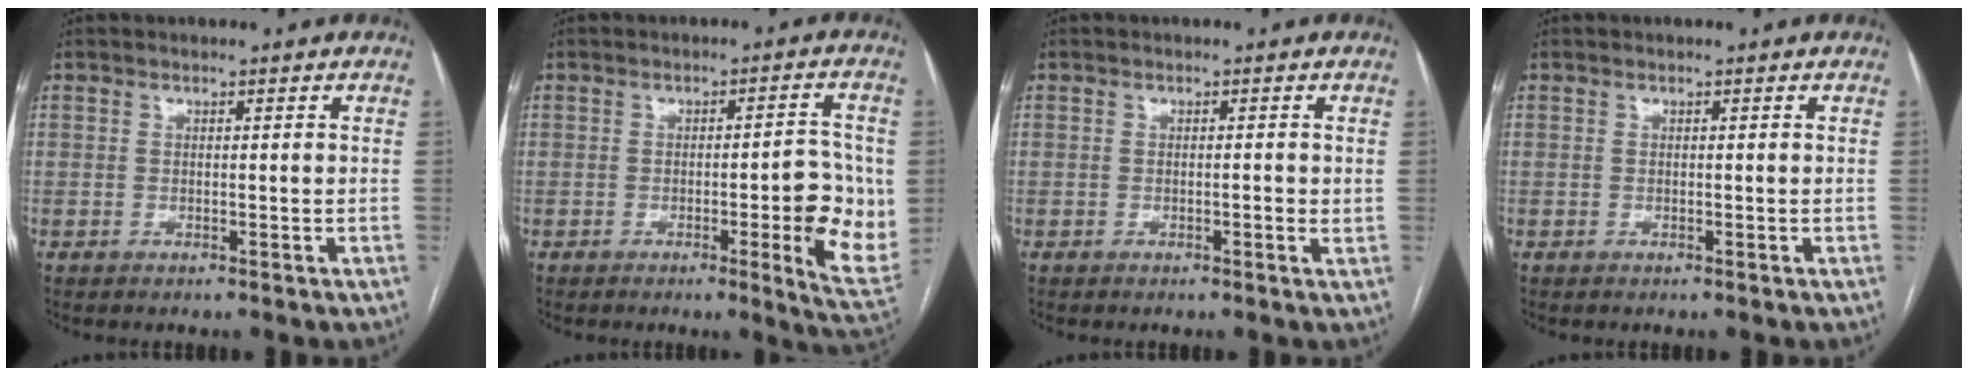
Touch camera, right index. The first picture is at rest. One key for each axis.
{"total": 9.6, "fx": -1.3, "fy": 1.5, "fz": 9.4, "tx": -0.104, "ty": -0.001, "tz": -0.016}
{"total": 1.2, "fx": -0.1, "fy": 0.3, "fz": 1.1, "tx": -0.020, "ty": 0.001, "tz": 0.001}
{"total": 0.0}